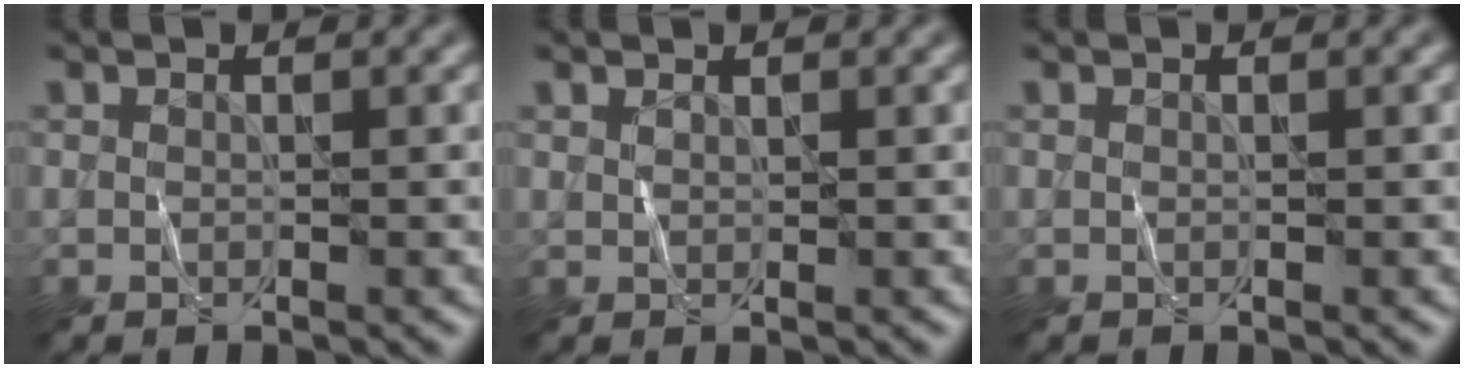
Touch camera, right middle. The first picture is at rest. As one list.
[{"total": 0.6, "force": [0.4, 0.3, 0.2], "torque": [-0.007, -0.001, 0.010]}, {"total": 0.0}]